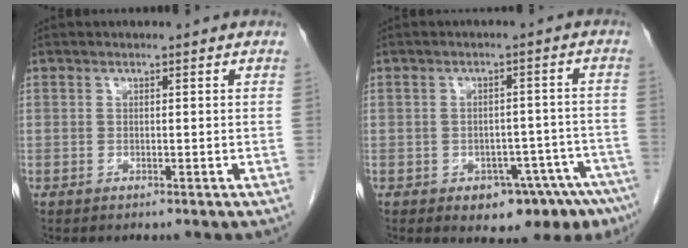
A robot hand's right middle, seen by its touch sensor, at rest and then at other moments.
{"total": 10.3, "force": [-7.3, 3.7, 6.3], "torque": [-0.038, 0.012, -0.095]}